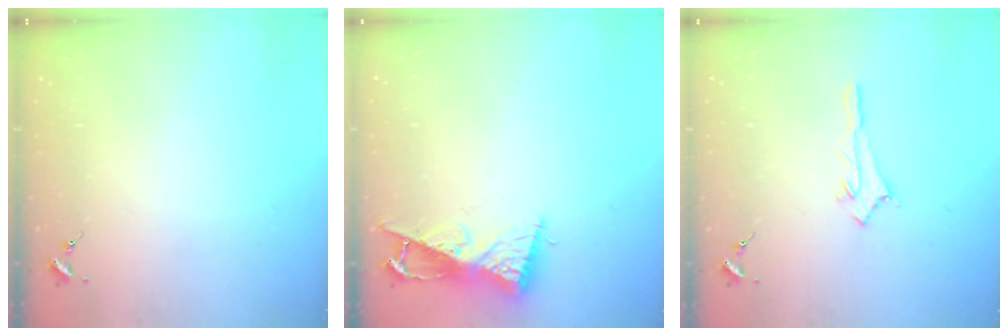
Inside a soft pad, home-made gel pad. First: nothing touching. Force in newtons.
{"total": 8.9, "press": 8.9, "slide": 0.3}
{"total": 2.9, "press": 2.9, "slide": 0.2}